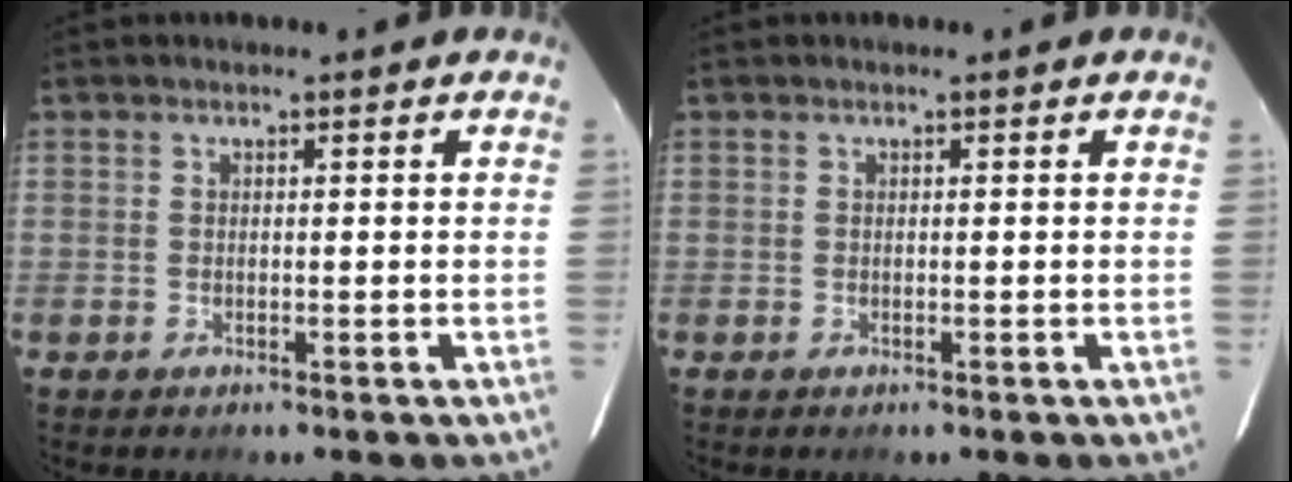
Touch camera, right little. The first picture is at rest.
{"total": 0.0}